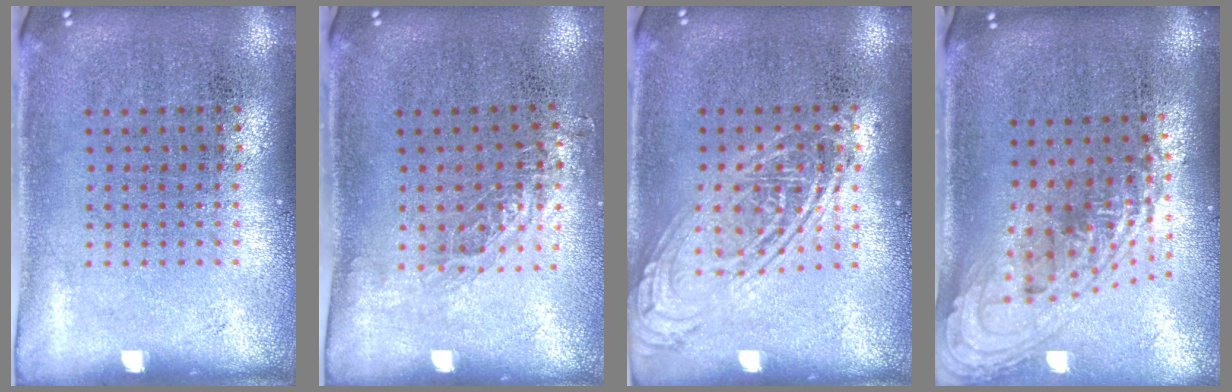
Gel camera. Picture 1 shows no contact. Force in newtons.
{"total": 0.8, "press": 0.8, "slide": 0.2}
{"total": 2.4, "press": 2.4, "slide": 0.2}
{"total": 2.2, "press": 1.6, "slide": 1.5}